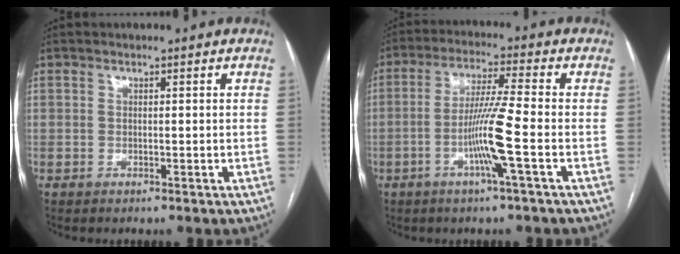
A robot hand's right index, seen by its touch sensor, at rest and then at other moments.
{"total": 8.7, "force": [-2.7, -1.2, 8.2], "torque": [-0.159, -0.006, -0.055]}